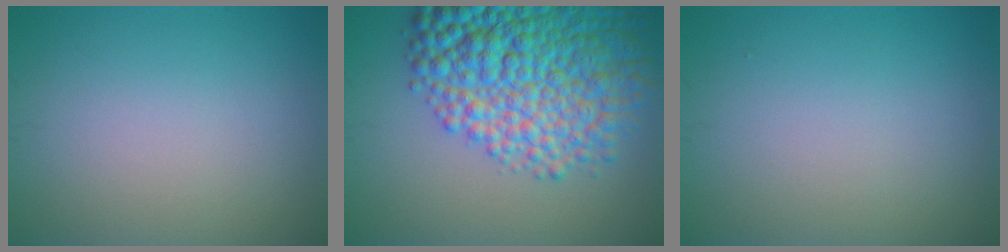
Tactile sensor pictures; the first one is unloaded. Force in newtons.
{"total": 11.4, "press": 11.4, "slide": 0.3}
{"total": 0.0}